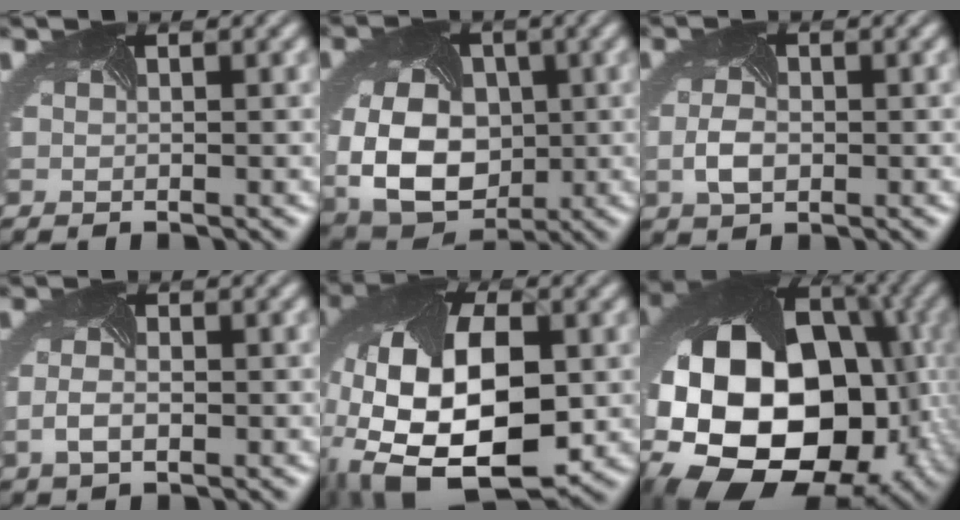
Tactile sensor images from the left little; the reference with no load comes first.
{"total": 10.7, "force": [-0.6, 8.1, 6.9], "torque": [-0.140, -0.026, 0.007]}
{"total": 2.2, "force": [-0.4, 1.5, 1.6], "torque": [-0.048, -0.003, -0.005]}
{"total": 2.1, "force": [-0.3, 1.3, 1.6], "torque": [-0.049, -0.003, -0.003]}
{"total": 16.4, "force": [-2.3, 9.9, 12.8], "torque": [-0.271, -0.031, -0.021]}
{"total": 21.6, "force": [-2.6, 17.2, 12.8], "torque": [-0.246, -0.056, -0.050]}